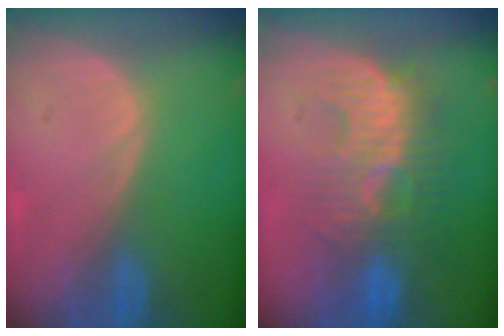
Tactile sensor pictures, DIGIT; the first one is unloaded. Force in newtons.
{"total": 9.0, "press": 8.9, "slide": 1.7}